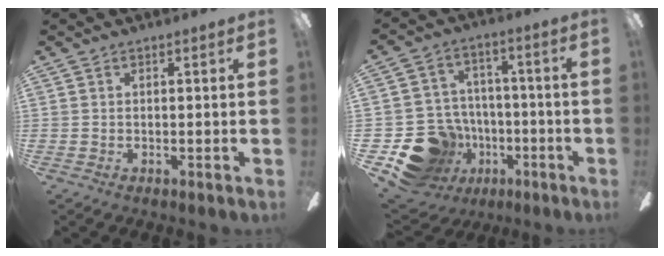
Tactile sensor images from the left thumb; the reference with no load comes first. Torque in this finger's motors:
{"motor_torque": [0.45, 1.34, -0.33, 0.17, 0.06]}